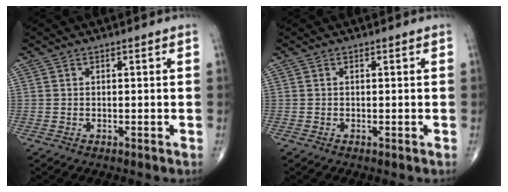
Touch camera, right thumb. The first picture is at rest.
{"total": 0.0}